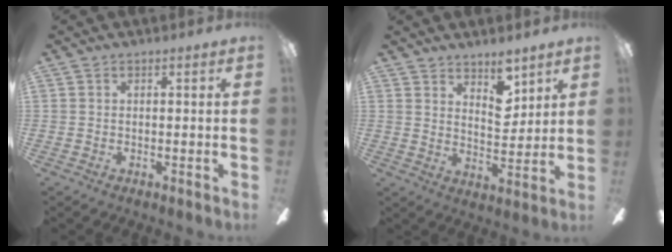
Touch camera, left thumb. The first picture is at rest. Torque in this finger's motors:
{"motor_torque": [0.02, 0.06, -0.28, -0.17, 0.02]}